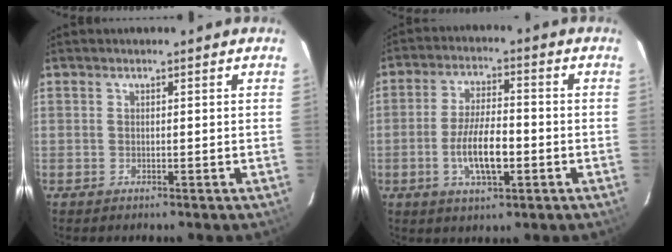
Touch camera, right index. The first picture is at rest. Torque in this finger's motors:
{"motor_torque": [0.37, -0.12, 0.47, 0.15]}